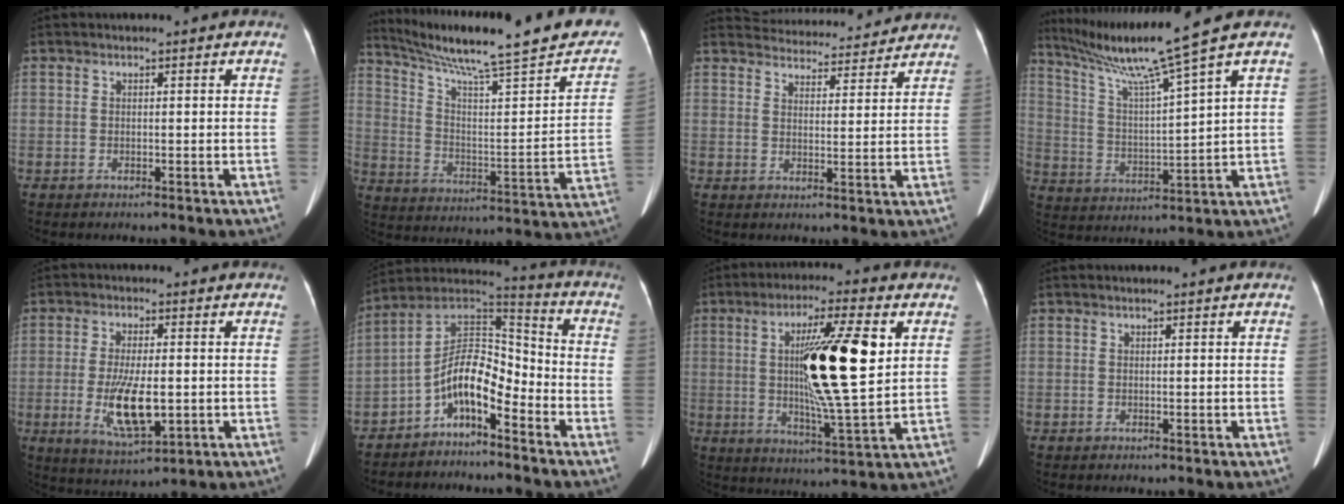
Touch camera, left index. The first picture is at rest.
{"total": 25.4, "force": [20.7, 2.5, 14.5], "torque": [-0.223, -0.028, 0.286]}
{"total": 14.9, "force": [14.4, 3.2, 2.6], "torque": [-0.029, 0.022, 0.181]}
{"total": 11.5, "force": [8.9, -3.4, 6.4], "torque": [-0.119, -0.017, 0.170]}
{"total": 9.1, "force": [-1.5, 2.9, 8.5], "torque": [-0.168, -0.016, -0.019]}
{"total": 10.1, "force": [-5.5, 3.7, 7.6], "torque": [-0.139, 0.046, -0.101]}
{"total": 15.6, "force": [2.8, 0.9, 15.4], "torque": [-0.271, -0.004, 0.046]}
{"total": 0.0}